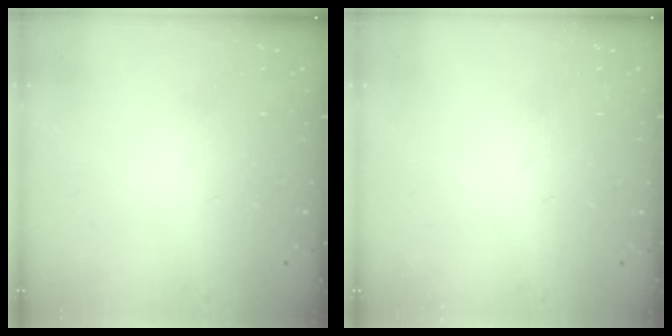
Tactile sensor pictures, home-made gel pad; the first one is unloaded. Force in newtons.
{"total": 0.0}